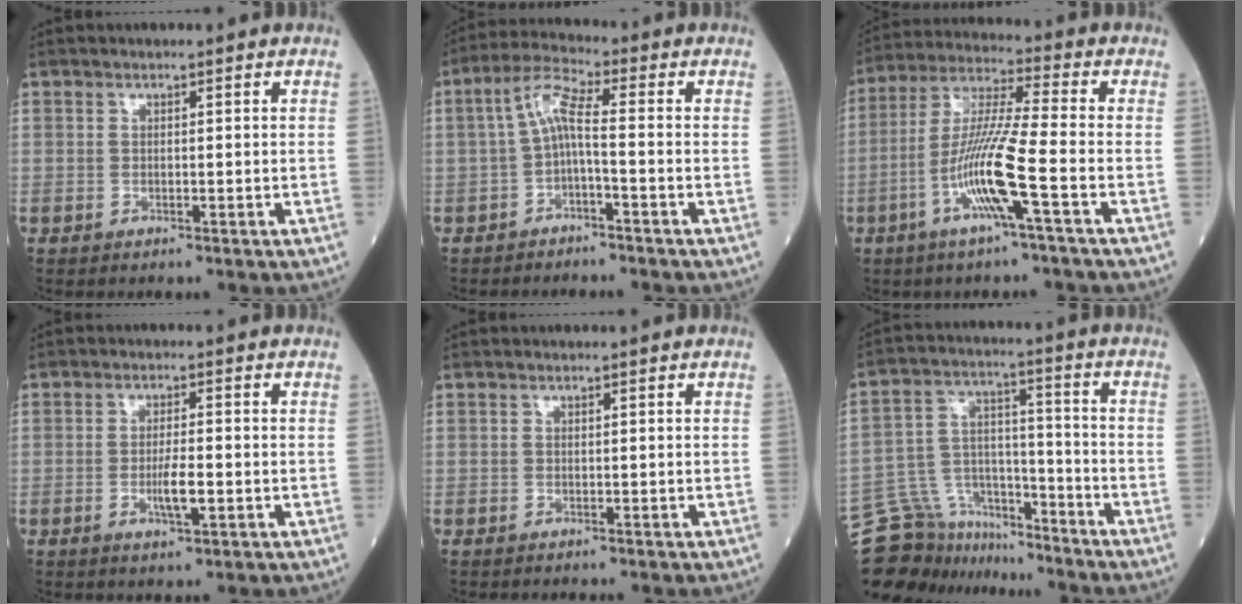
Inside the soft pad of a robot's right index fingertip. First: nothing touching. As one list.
[{"total": 5.4, "force": [-0.9, 0.8, 5.3], "torque": [-0.108, 0.022, -0.020]}, {"total": 11.4, "force": [-4.2, -0.6, 10.6], "torque": [-0.217, -0.002, -0.085]}, {"total": 3.9, "force": [-1.1, 0.5, 3.7], "torque": [-0.071, -0.003, -0.018]}, {"total": 0.0}, {"total": 14.0, "force": [-13.0, 4.9, 1.1], "torque": [-0.027, 0.053, -0.227]}]